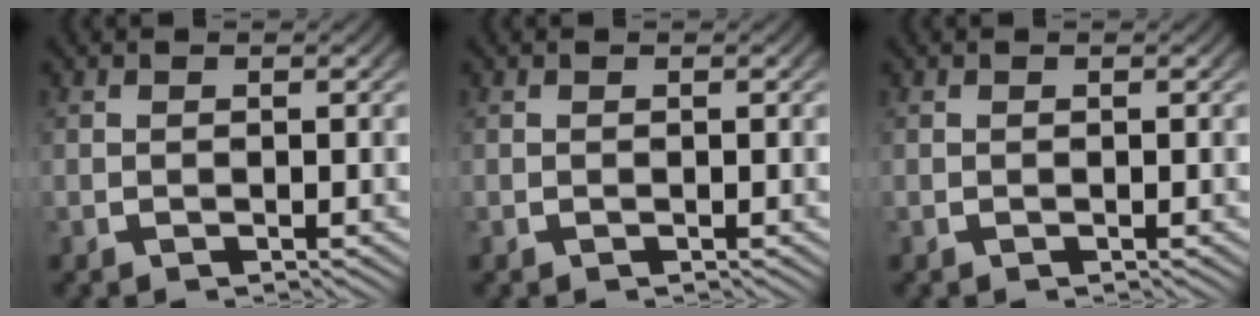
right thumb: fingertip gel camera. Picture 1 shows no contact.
{"total": 0.0}
{"total": 0.0}